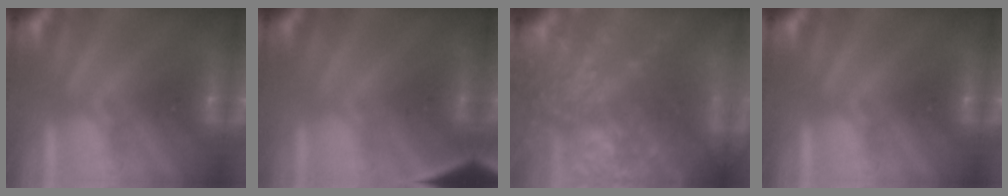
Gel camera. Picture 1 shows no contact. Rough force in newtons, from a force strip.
{"total": 2.7}
{"total": 8.3}
{"total": 0.0}